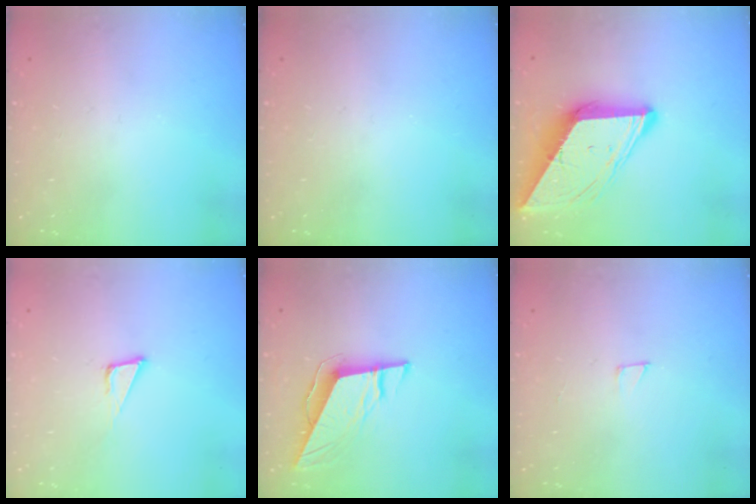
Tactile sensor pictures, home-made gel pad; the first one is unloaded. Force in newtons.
{"total": 0.0}
{"total": 10.9, "press": 10.8, "slide": 1.0}
{"total": 3.8, "press": 3.8, "slide": 0.2}
{"total": 9.3, "press": 9.2, "slide": 1.3}
{"total": 2.0, "press": 2.0, "slide": 0.0}